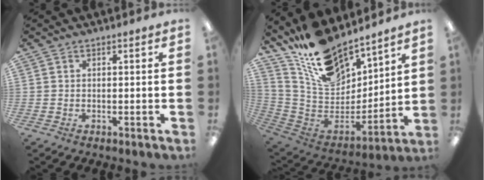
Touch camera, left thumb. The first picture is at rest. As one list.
[{"total": 18.1, "force": [15.3, 6.9, 6.7], "torque": [-0.156, -0.109, 0.280]}]